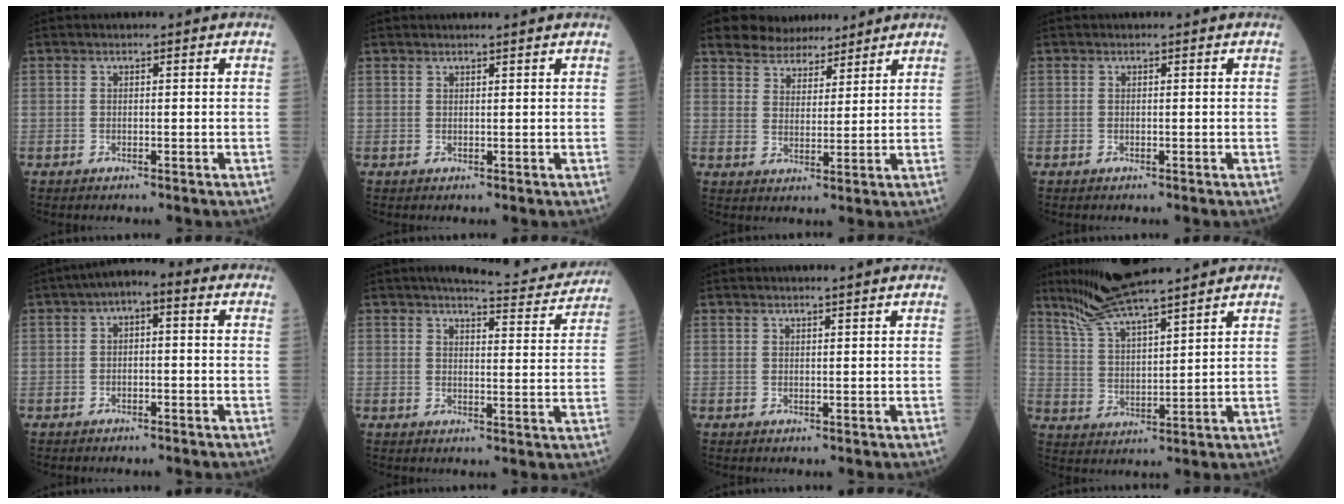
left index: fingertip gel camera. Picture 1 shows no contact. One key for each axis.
{"total": 1.8, "fx": 1.7, "fy": -0.3, "fz": 0.5, "tx": -0.009, "ty": 0.006, "tz": 0.027}
{"total": 7.5, "fx": 6.7, "fy": 2.8, "fz": 1.8, "tx": -0.028, "ty": 0.013, "tz": 0.112}
{"total": 0.0}
{"total": 4.3, "fx": 0.7, "fy": 1.9, "fz": 3.8, "tx": -0.056, "ty": 0.027, "tz": 0.000}
{"total": 11.0, "fx": 10.5, "fy": 1.2, "fz": 3.1, "tx": -0.033, "ty": -0.015, "tz": 0.117}
{"total": 2.9, "fx": 2.7, "fy": -0.4, "fz": 0.9, "tx": -0.014, "ty": 0.007, "tz": 0.036}
{"total": 11.6, "fx": 9.9, "fy": 0.7, "fz": 5.9, "tx": -0.114, "ty": 0.023, "tz": 0.184}